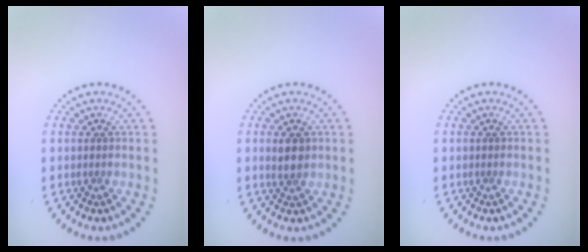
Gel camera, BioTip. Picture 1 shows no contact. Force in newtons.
{"total": 2.0, "press": 1.9, "slide": 0.5}
{"total": 0.0}